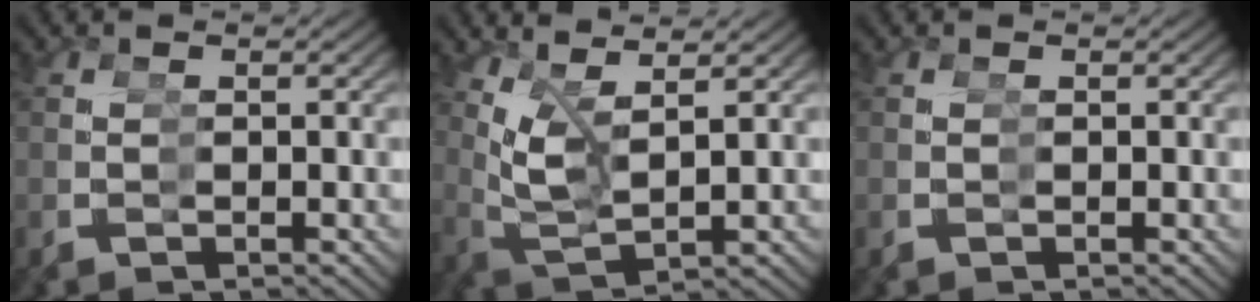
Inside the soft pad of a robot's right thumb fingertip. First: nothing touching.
{"total": 5.0, "force": [1.8, 2.7, 3.9], "torque": [-0.086, -0.012, 0.042]}
{"total": 0.0}